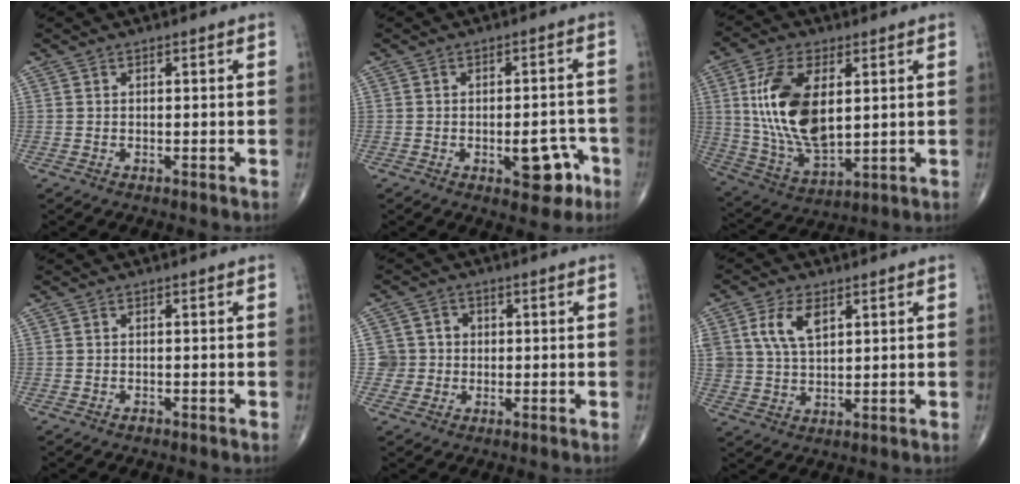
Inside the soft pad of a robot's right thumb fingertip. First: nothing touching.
{"total": 7.6, "force": [-3.3, 3.6, 5.8], "torque": [-0.048, 0.024, -0.035]}
{"total": 17.4, "force": [3.3, 9.0, 14.5], "torque": [-0.275, -0.016, 0.072]}
{"total": 0.6, "force": [-0.5, 0.3, 0.2], "torque": [0.001, 0.001, -0.011]}
{"total": 4.5, "force": [-0.1, 4.5, 0.2], "torque": [0.033, 0.010, -0.007]}
{"total": 7.6, "force": [3.0, 4.2, 5.6], "torque": [-0.106, -0.007, 0.062]}